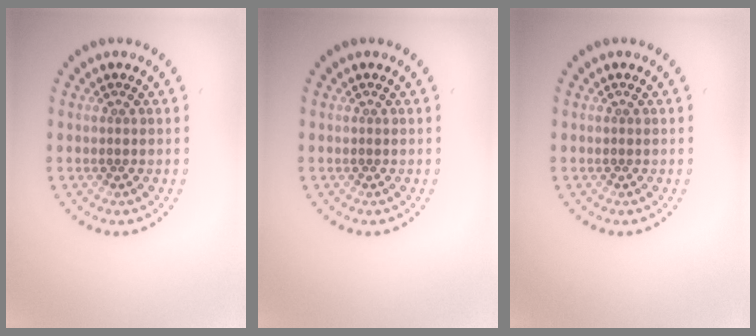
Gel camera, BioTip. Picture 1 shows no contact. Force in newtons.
{"total": 0.0}
{"total": 0.0}